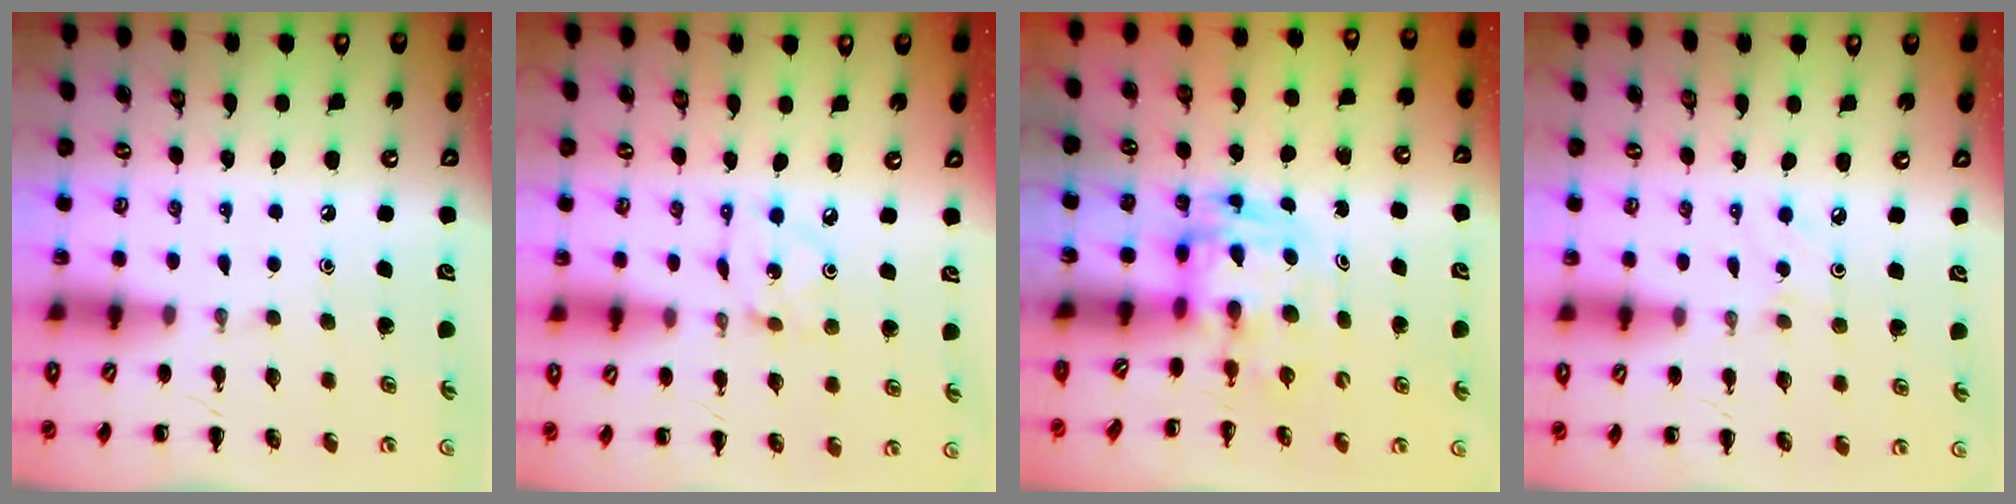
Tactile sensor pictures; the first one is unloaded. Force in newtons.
{"total": 2.1, "press": 2.0, "slide": 0.6}
{"total": 3.4, "press": 3.4, "slide": 0.6}
{"total": 2.5, "press": 2.3, "slide": 0.9}